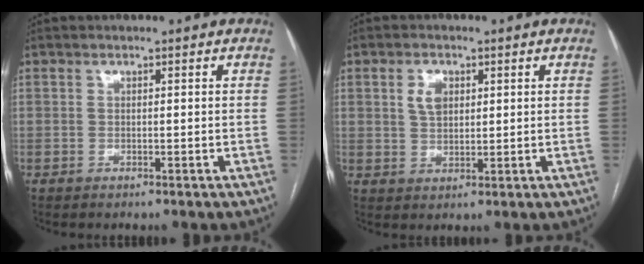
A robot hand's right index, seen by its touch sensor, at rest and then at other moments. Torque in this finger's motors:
{"motor_torque": [0.38, 0.27, 0.21, 0.05]}